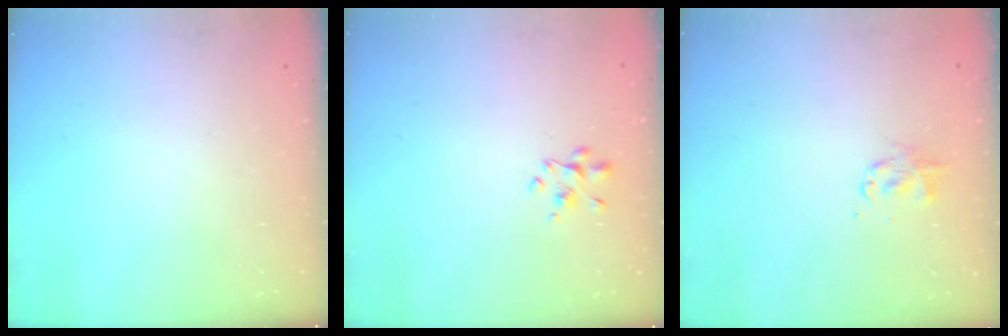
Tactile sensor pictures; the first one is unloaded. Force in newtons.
{"total": 2.8, "press": 2.7, "slide": 0.7}
{"total": 2.8, "press": 2.7, "slide": 0.4}